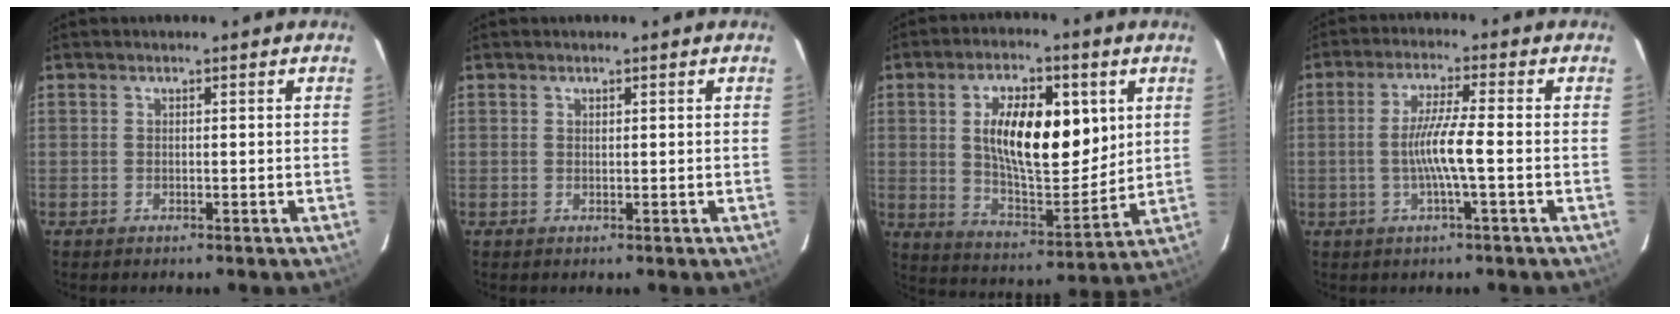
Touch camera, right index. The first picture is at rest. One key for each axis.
{"total": 0.0}
{"total": 17.2, "fx": 4.4, "fy": 7.7, "fz": 14.8, "tx": -0.246, "ty": 0.001, "tz": 0.080}
{"total": 6.5, "fx": -1.4, "fy": -0.6, "fz": 6.3, "tx": -0.123, "ty": -0.003, "tz": -0.027}